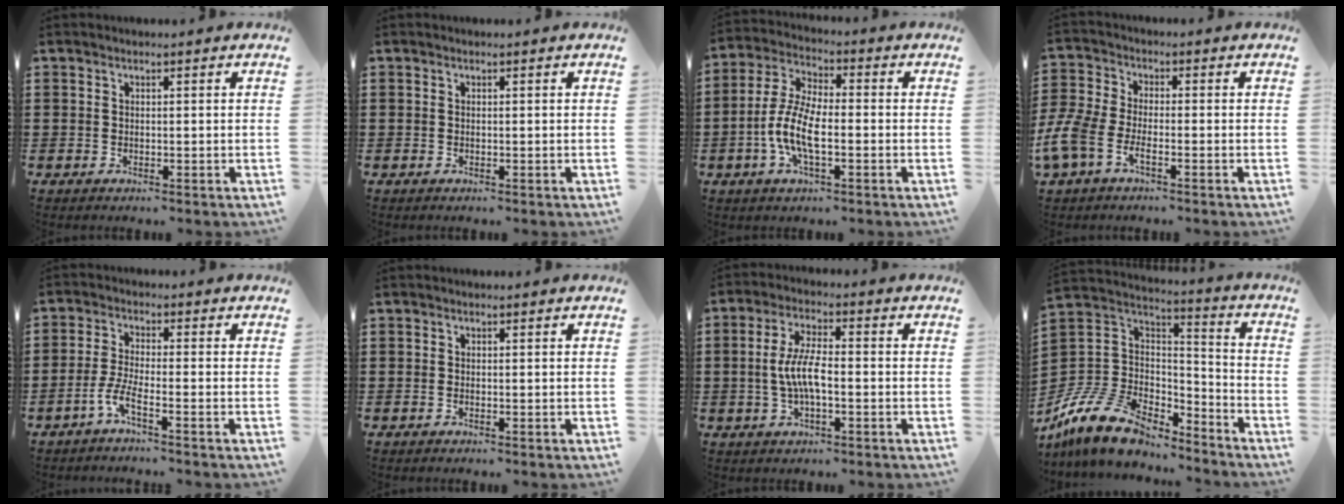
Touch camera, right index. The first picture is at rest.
{"total": 0.0}
{"total": 8.2, "force": [-2.3, 3.0, 7.3], "torque": [-0.177, -0.014, -0.052]}
{"total": 5.0, "force": [-3.0, 1.9, 3.6], "torque": [-0.114, -0.018, -0.065]}
{"total": 4.0, "force": [-2.6, 0.2, 3.1], "torque": [-0.083, -0.013, -0.055]}
{"total": 0.0}
{"total": 6.3, "force": [-0.9, 1.9, 6.0], "torque": [-0.132, -0.004, -0.025]}
{"total": 13.1, "force": [-10.1, 6.1, 5.6], "torque": [-0.145, 0.024, -0.194]}